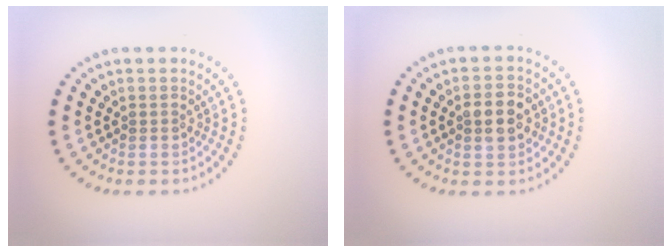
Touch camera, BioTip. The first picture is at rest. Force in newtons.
{"total": 3.0, "press": 3.0, "slide": 0.1}